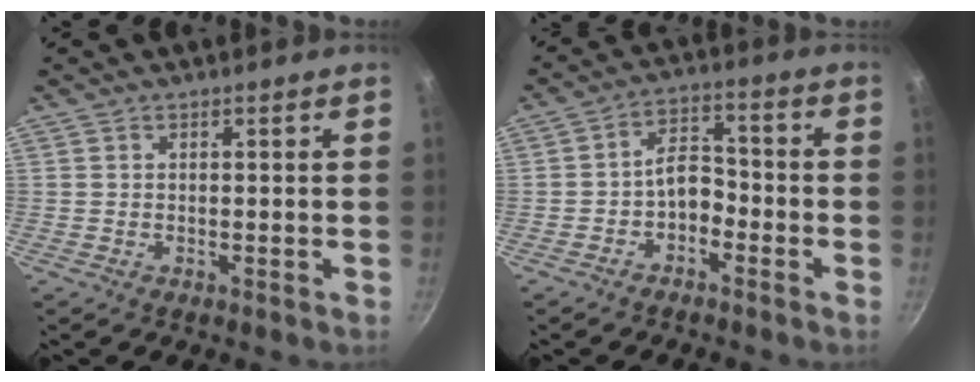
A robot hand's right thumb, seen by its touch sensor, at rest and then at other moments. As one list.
[{"total": 5.9, "force": [-2.5, 3.9, 3.7], "torque": [-0.038, 0.042, -0.046]}]